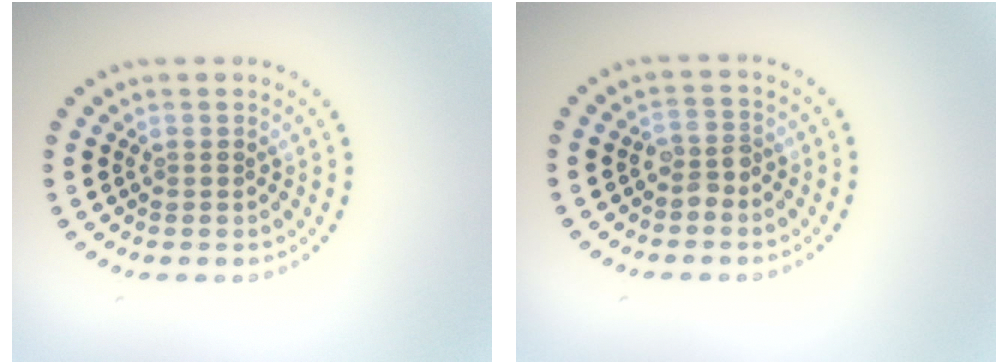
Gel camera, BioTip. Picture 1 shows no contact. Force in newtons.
{"total": 1.8, "press": 1.6, "slide": 0.8}